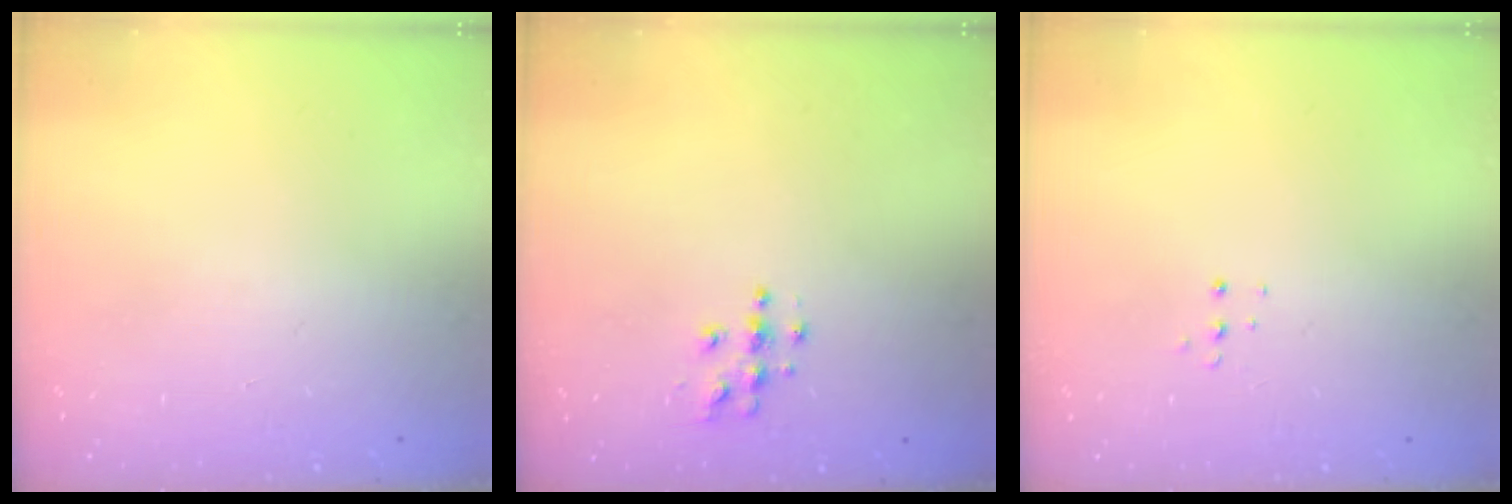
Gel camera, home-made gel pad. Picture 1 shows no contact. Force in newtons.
{"total": 5.0, "press": 5.0, "slide": 0.2}
{"total": 3.4, "press": 3.3, "slide": 0.8}